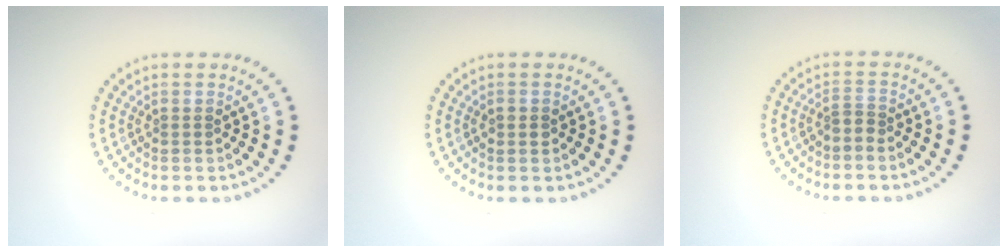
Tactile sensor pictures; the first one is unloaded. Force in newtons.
{"total": 1.1, "press": 1.1, "slide": 0.1}
{"total": 1.1, "press": 0.7, "slide": 0.9}